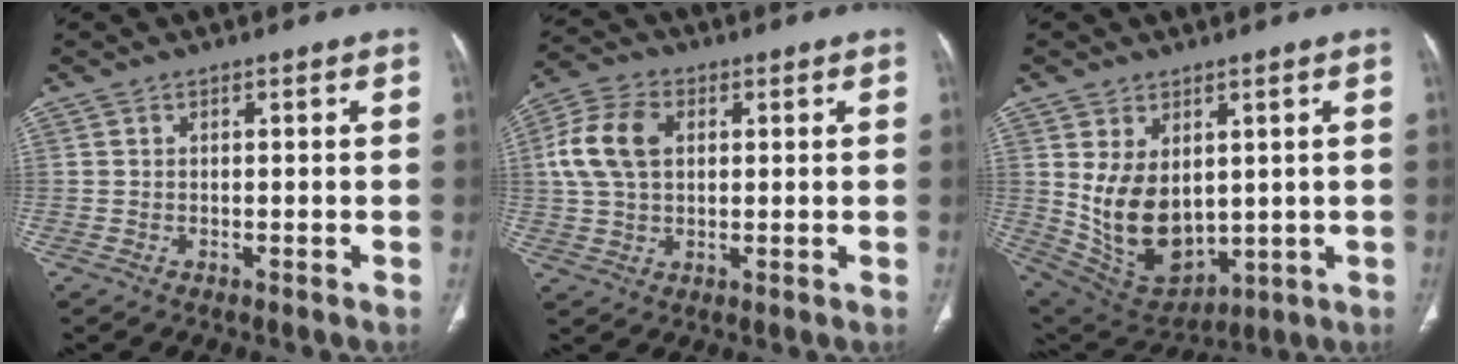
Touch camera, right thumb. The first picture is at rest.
{"total": 10.4, "force": [2.1, 7.0, 7.5], "torque": [-0.151, 0.014, 0.037]}
{"total": 14.0, "force": [1.5, 9.3, 10.3], "torque": [-0.156, -0.018, 0.064]}